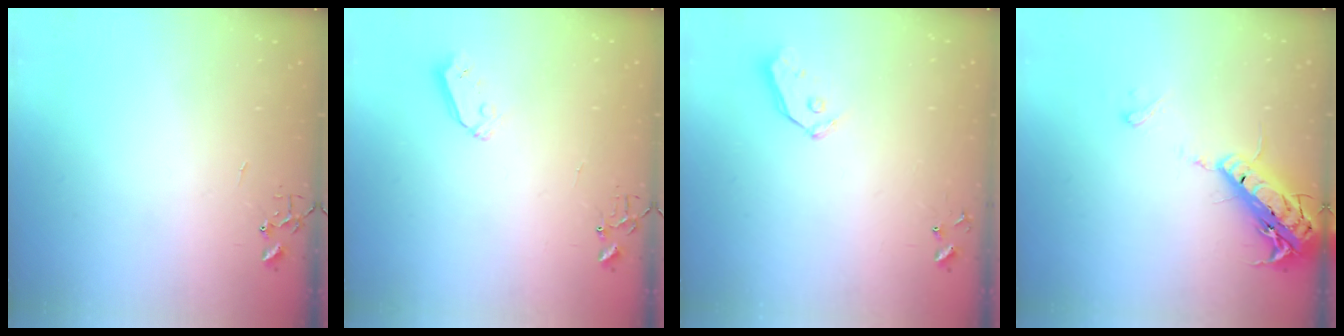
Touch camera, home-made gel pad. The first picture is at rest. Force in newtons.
{"total": 5.2, "press": 5.1, "slide": 0.5}
{"total": 4.8, "press": 4.8, "slide": 0.5}
{"total": 17.5, "press": 17.2, "slide": 3.6}